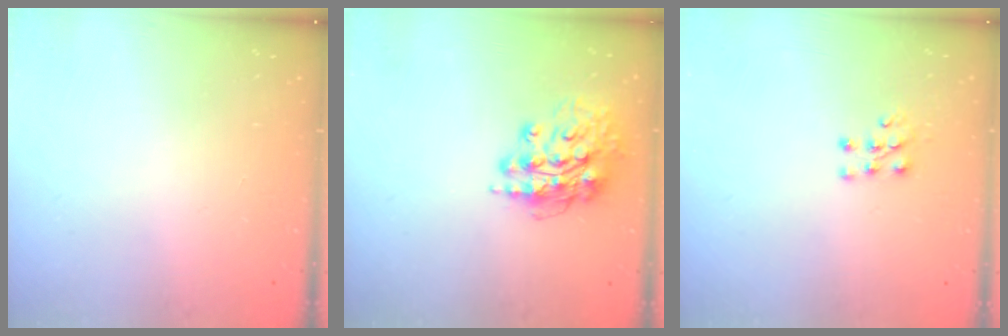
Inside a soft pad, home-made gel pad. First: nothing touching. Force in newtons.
{"total": 15.0, "press": 14.9, "slide": 1.6}
{"total": 6.0, "press": 6.0, "slide": 0.5}